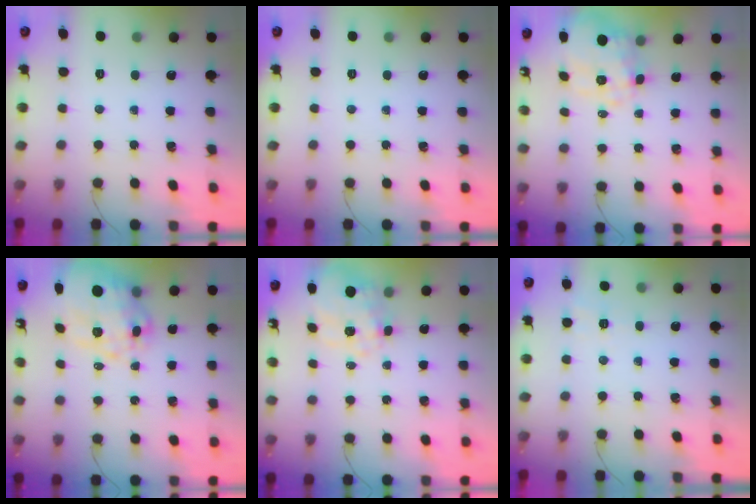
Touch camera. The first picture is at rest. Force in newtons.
{"total": 0.0}
{"total": 10.9, "press": 10.7, "slide": 2.2}
{"total": 16.9, "press": 16.6, "slide": 3.5}
{"total": 10.1, "press": 9.9, "slide": 1.7}
{"total": 1.9, "press": 0.5, "slide": 1.9}